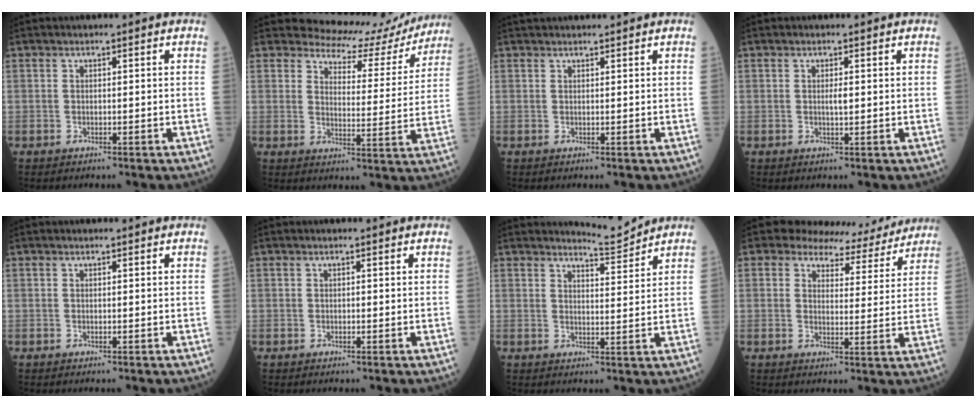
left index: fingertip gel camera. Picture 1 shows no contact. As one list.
[{"total": 11.9, "force": [11.3, 3.7, 0.5], "torque": [0.007, -0.021, 0.123]}, {"total": 3.4, "force": [3.2, 0.1, 1.1], "torque": [-0.011, 0.032, 0.049]}, {"total": 1.2, "force": [0.2, 0.2, 1.2], "torque": [-0.023, -0.001, 0.003]}, {"total": 0.0}, {"total": 0.0}, {"total": 3.8, "force": [3.7, -0.7, -0.6], "torque": [-0.002, -0.021, 0.061]}, {"total": 8.9, "force": [8.4, 2.9, 1.0], "torque": [-0.008, -0.003, 0.094]}]